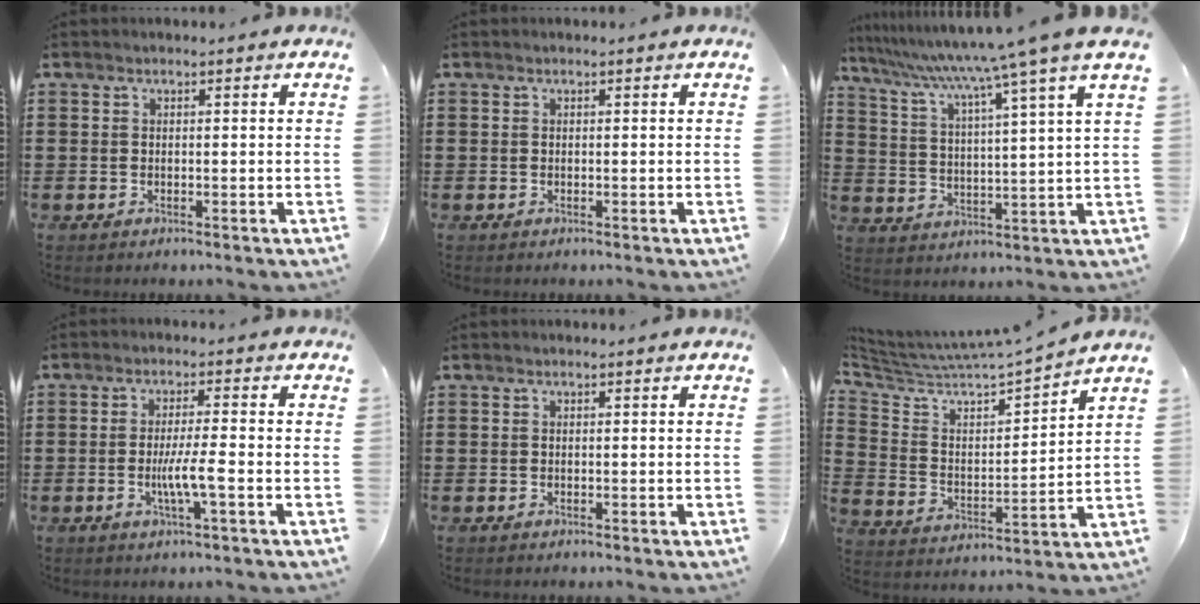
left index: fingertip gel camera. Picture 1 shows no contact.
{"total": 0.0}
{"total": 7.9, "force": [6.3, -1.9, 4.4], "torque": [-0.112, -0.045, 0.094]}
{"total": 5.0, "force": [-1.3, 0.1, 4.9], "torque": [-0.099, -0.009, -0.030]}
{"total": 0.0}
{"total": 4.8, "force": [4.4, 0.7, 1.9], "torque": [-0.065, -0.043, 0.065]}